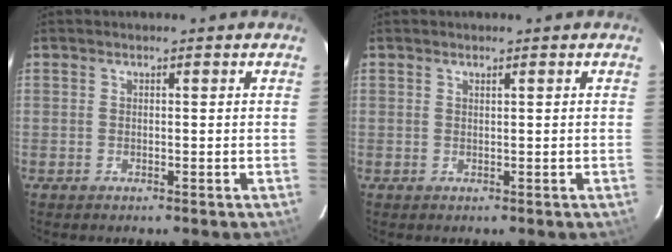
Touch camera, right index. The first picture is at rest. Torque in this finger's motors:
{"motor_torque": [-0.07, 0.07, -0.04, -0.01]}